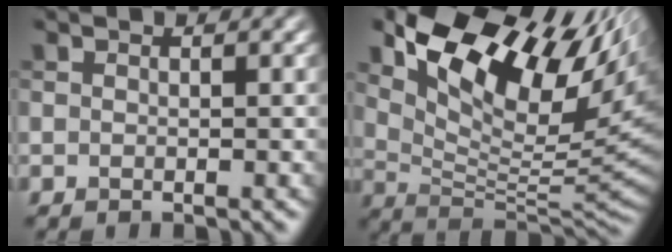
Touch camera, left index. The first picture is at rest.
{"total": 14.5, "force": [7.3, 6.3, 10.8], "torque": [-0.186, 0.016, 0.138]}